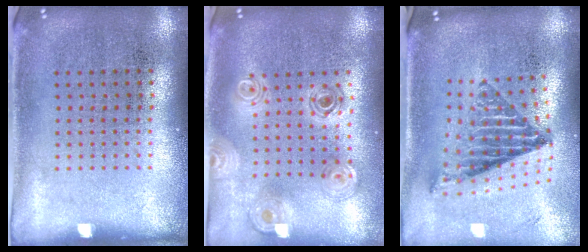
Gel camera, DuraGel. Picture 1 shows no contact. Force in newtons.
{"total": 1.1, "press": 1.1, "slide": 0.3}
{"total": 1.6, "press": 1.3, "slide": 1.0}